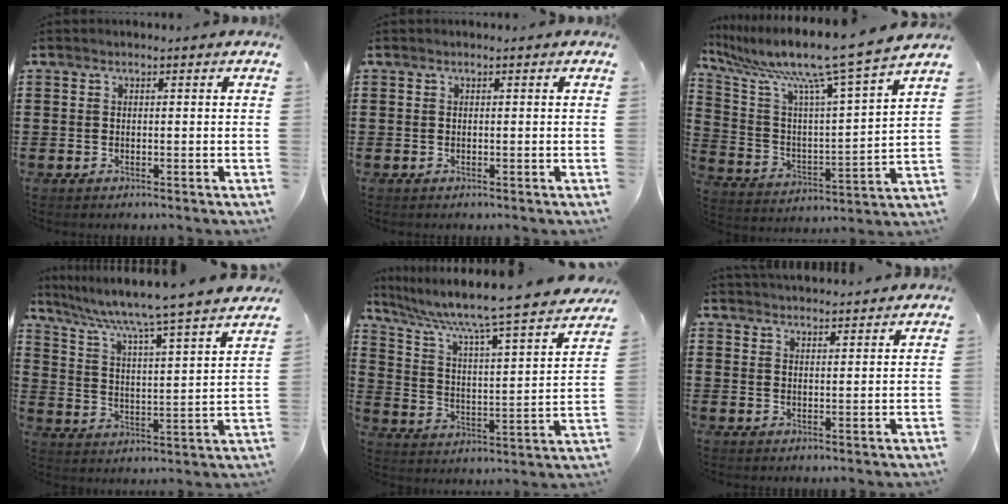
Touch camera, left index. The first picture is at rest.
{"total": 0.0}
{"total": 11.0, "force": [9.1, -1.0, 6.1], "torque": [-0.155, -0.073, 0.140]}
{"total": 6.0, "force": [5.1, -1.0, 3.0], "torque": [-0.081, -0.051, 0.073]}
{"total": 7.6, "force": [6.4, 0.1, 4.2], "torque": [-0.112, -0.055, 0.097]}
{"total": 2.9, "force": [2.9, 0.0, -0.1], "torque": [-0.005, -0.009, 0.055]}